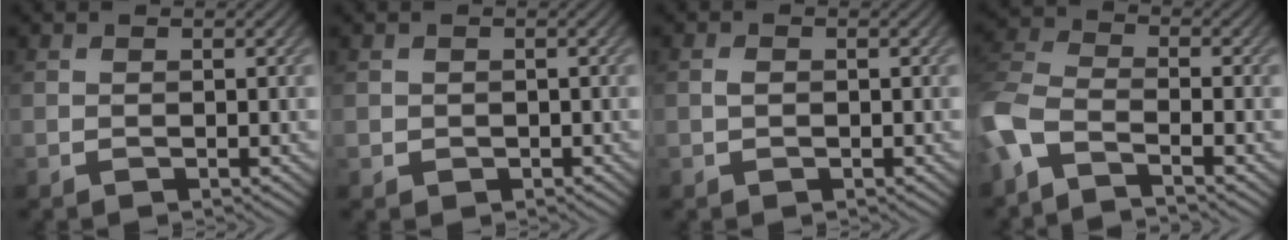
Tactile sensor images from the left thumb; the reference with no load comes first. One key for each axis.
{"total": 0.8, "fx": -0.1, "fy": 0.8, "fz": 0.1, "tx": -0.002, "ty": -0.005, "tz": -0.003}
{"total": 0.8, "fx": -0.1, "fy": 0.5, "fz": 0.6, "tx": -0.013, "ty": 0.002, "tz": -0.005}
{"total": 7.1, "fx": -4.5, "fy": 2.6, "fz": 4.9, "tx": -0.120, "ty": -0.008, "tz": -0.108}